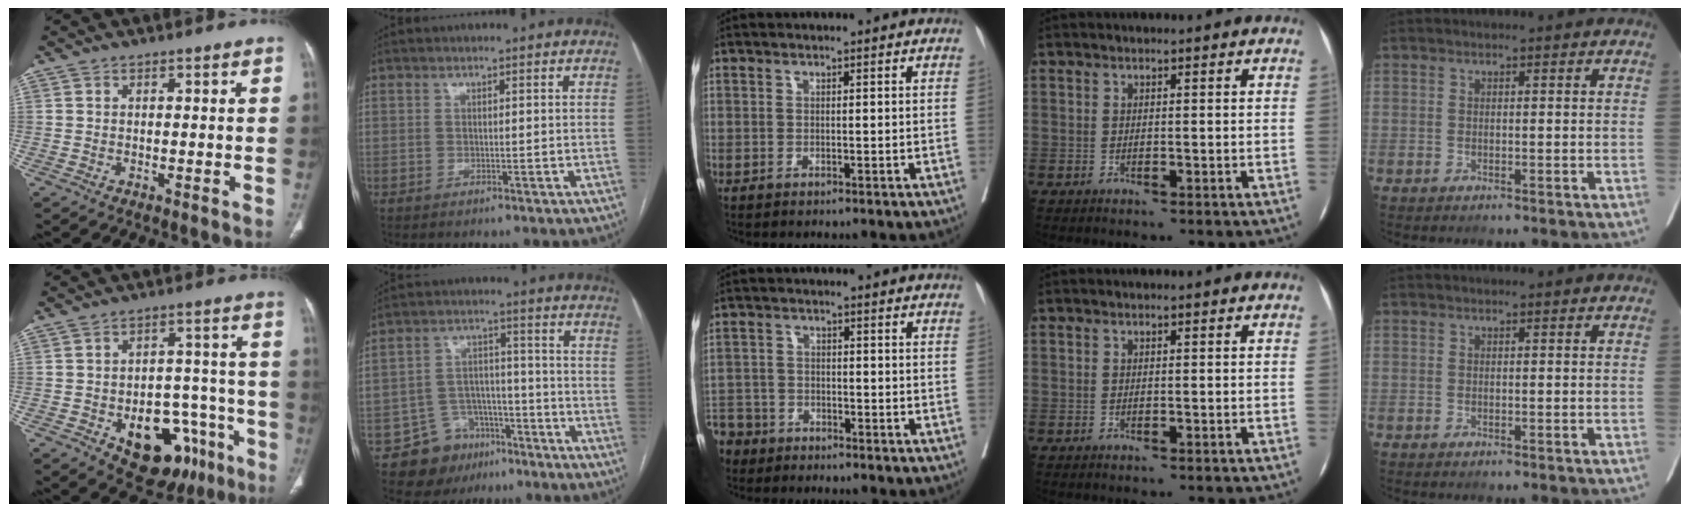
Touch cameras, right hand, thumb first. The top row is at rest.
{"thumb": {"total": 17.3, "force": [-7.8, 10.5, 11.2], "torque": [-0.107, 0.051, -0.096]}, "index": {"total": 9.4, "force": [-5.8, 7.0, 2.5], "torque": [-0.037, 0.028, -0.085]}, "middle": {"total": 8.7, "force": [-6.9, 5.1, 1.3], "torque": [-0.050, -0.004, -0.128]}}